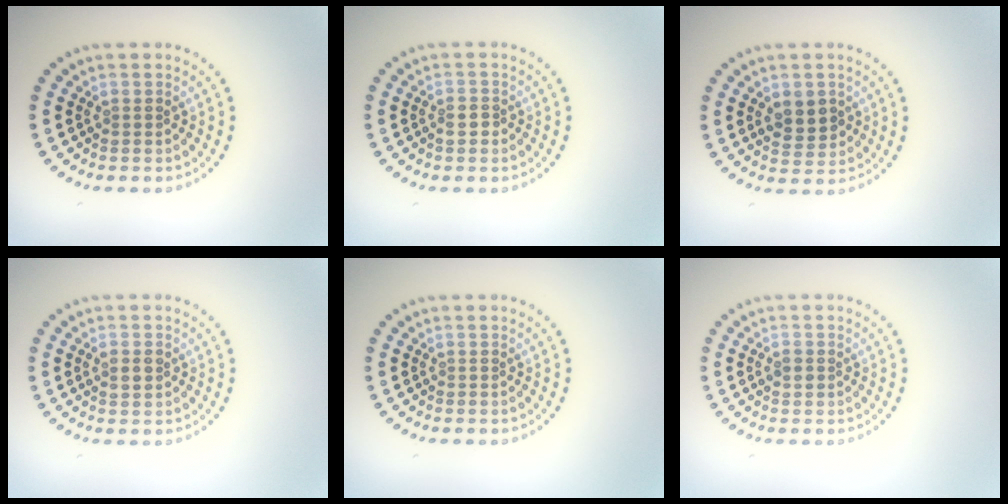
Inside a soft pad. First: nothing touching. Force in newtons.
{"total": 1.3, "press": 1.2, "slide": 0.5}
{"total": 2.9, "press": 2.8, "slide": 0.4}
{"total": 1.4, "press": 1.4, "slide": 0.2}
{"total": 0.0}
{"total": 1.4, "press": 1.3, "slide": 0.2}